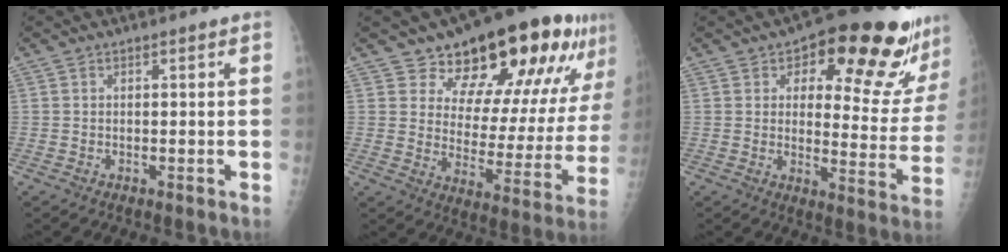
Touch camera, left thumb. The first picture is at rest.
{"total": 21.0, "force": [14.5, 9.3, 12.0], "torque": [-0.122, -0.086, 0.200]}
{"total": 21.3, "force": [12.6, 7.9, 15.1], "torque": [-0.153, -0.050, 0.166]}